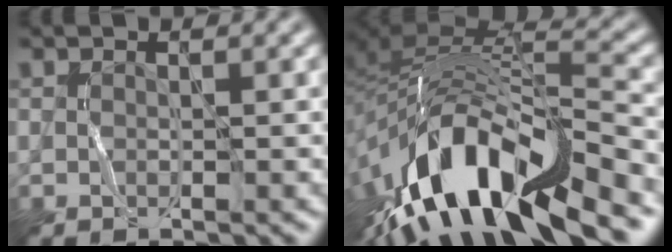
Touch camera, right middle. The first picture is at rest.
{"total": 13.9, "force": [-8.8, 4.9, 9.6], "torque": [-0.187, 0.020, -0.146]}